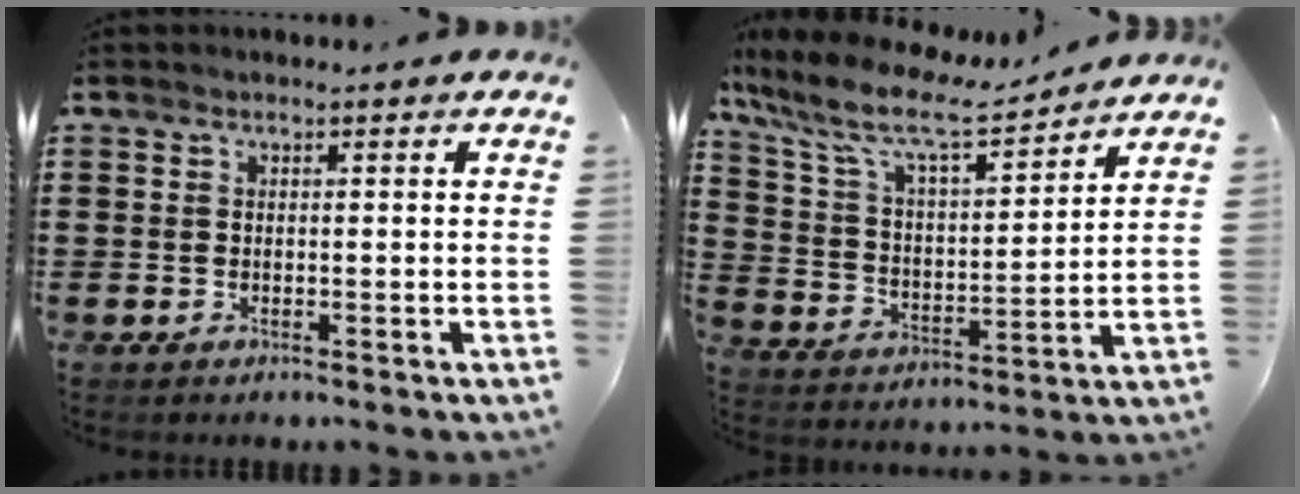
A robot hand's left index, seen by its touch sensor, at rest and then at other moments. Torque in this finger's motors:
{"motor_torque": [1.91, -0.23, 0.31, 0.21]}